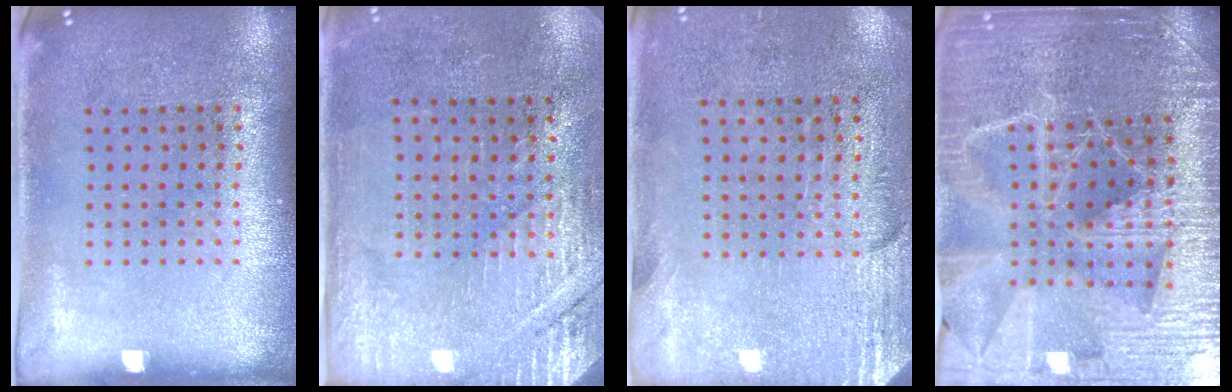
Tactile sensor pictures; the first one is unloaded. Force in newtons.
{"total": 2.8, "press": 2.7, "slide": 0.8}
{"total": 2.8, "press": 2.4, "slide": 1.4}
{"total": 4.8, "press": 4.5, "slide": 1.7}